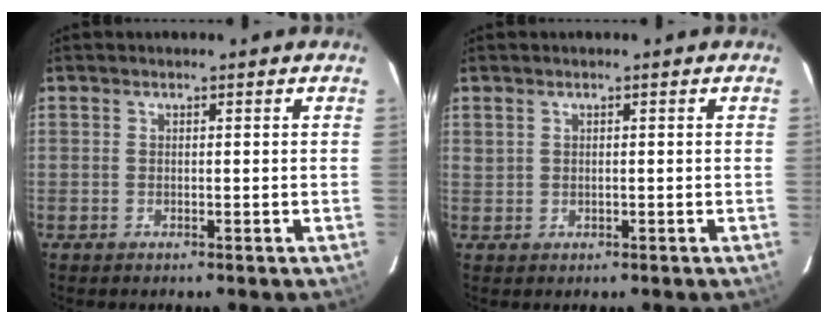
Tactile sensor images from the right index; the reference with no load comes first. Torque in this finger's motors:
{"motor_torque": [0.19, 0.05, -0.03, 0.00]}